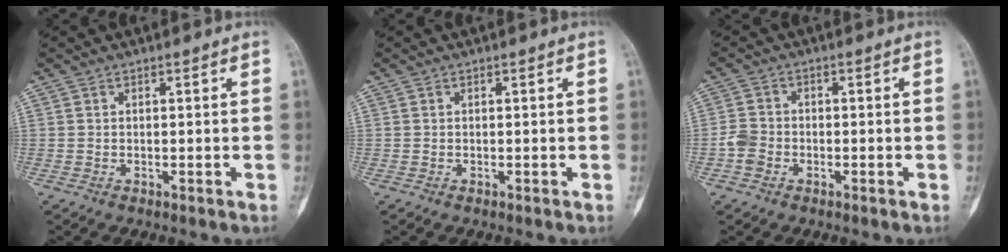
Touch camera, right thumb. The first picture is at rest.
{"total": 0.0}
{"total": 3.4, "force": [-1.3, 2.7, 1.6], "torque": [-0.024, 0.011, -0.030]}